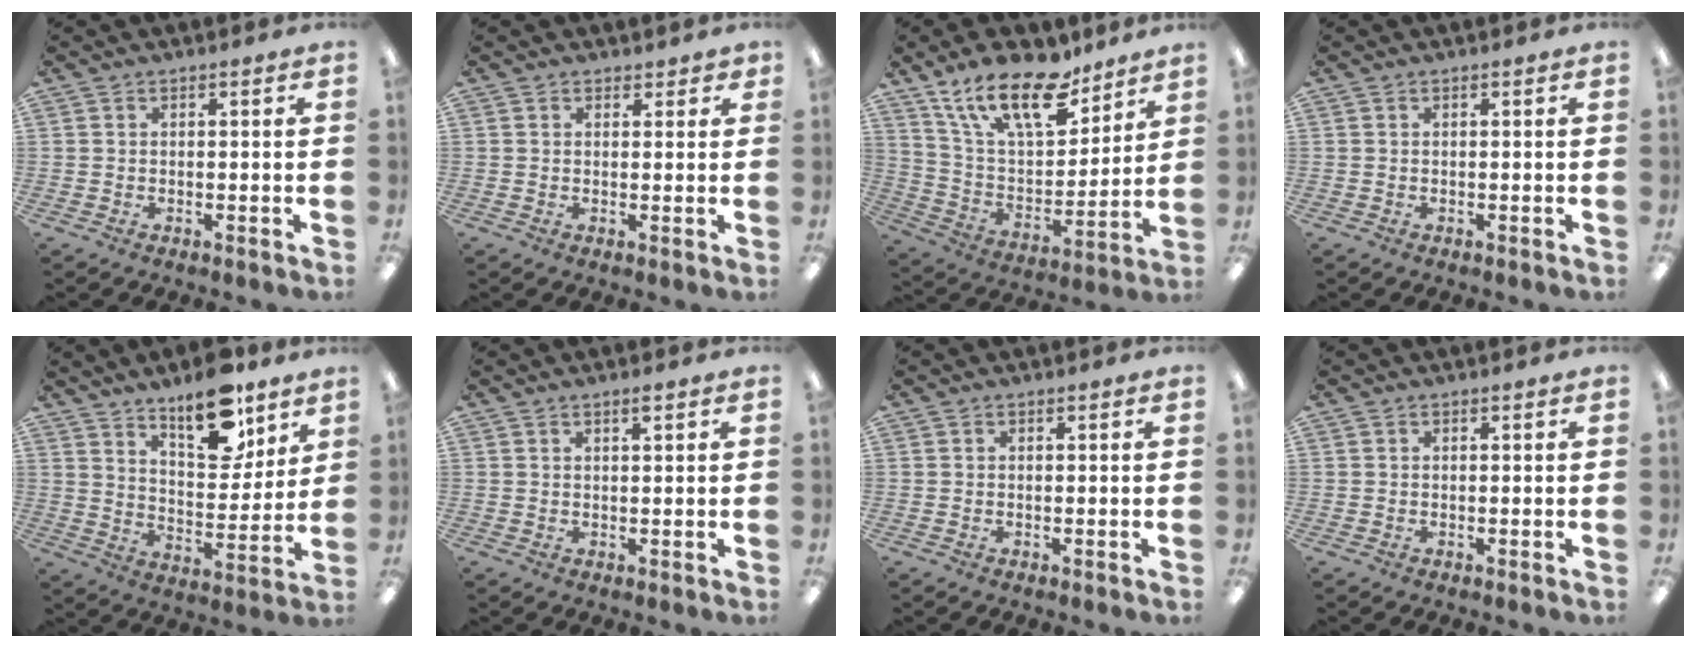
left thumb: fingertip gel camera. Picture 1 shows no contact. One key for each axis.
{"total": 1.8, "fx": 1.2, "fy": 1.3, "fz": 0.4, "tx": 0.008, "ty": -0.003, "tz": 0.019}
{"total": 19.8, "fx": 13.9, "fy": 8.5, "fz": 11.2, "tx": -0.201, "ty": -0.075, "tz": 0.247}
{"total": 0.0}
{"total": 15.5, "fx": 11.3, "fy": 6.7, "fz": 8.3, "tx": -0.114, "ty": -0.068, "tz": 0.194}
{"total": 1.4, "fx": 1.0, "fy": 0.2, "fz": 0.9, "tx": -0.020, "ty": 0.000, "tz": 0.017}
{"total": 0.0}
{"total": 0.0}